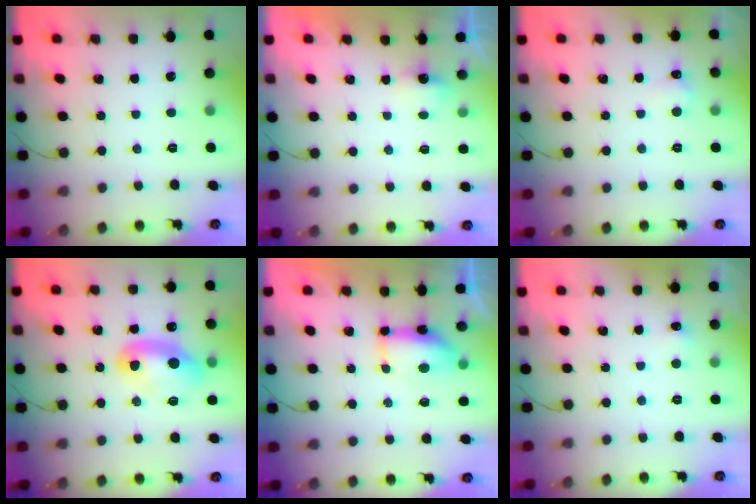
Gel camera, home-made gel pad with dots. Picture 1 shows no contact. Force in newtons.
{"total": 2.7, "press": 2.6, "slide": 0.6}
{"total": 3.9, "press": 3.7, "slide": 1.1}
{"total": 10.2, "press": 10.2, "slide": 0.8}
{"total": 11.2, "press": 8.8, "slide": 6.9}
{"total": 3.6, "press": 3.4, "slide": 1.0}